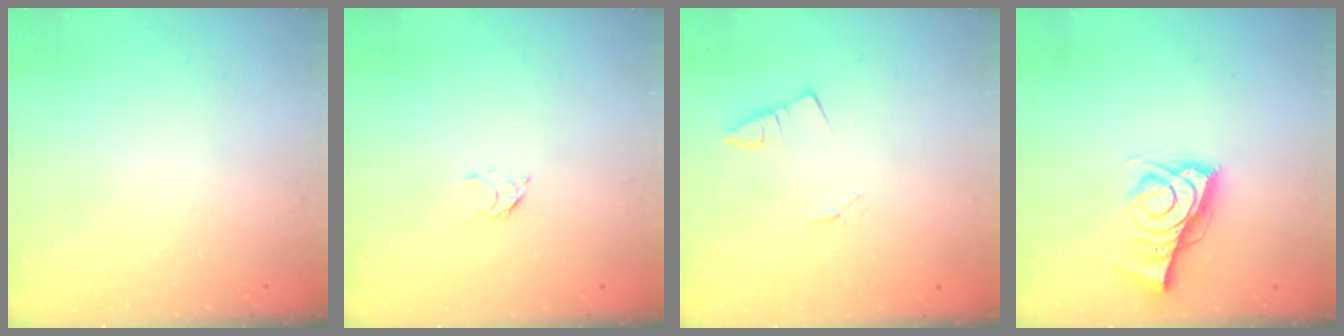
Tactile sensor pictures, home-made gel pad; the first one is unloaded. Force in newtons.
{"total": 2.9, "press": 2.9, "slide": 0.2}
{"total": 1.3, "press": 1.3, "slide": 0.1}
{"total": 8.8, "press": 8.6, "slide": 1.8}